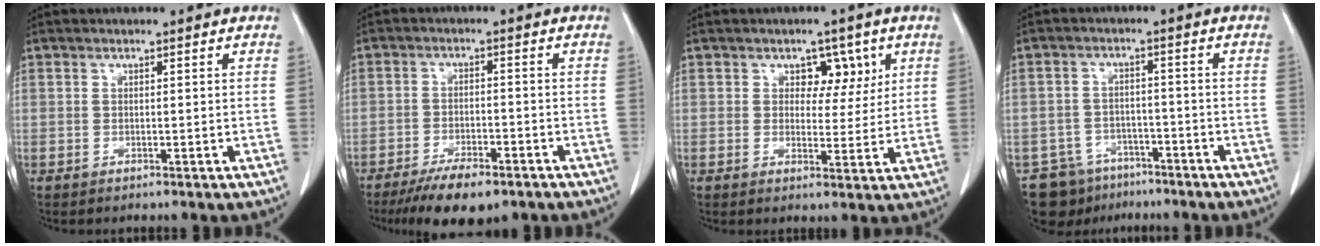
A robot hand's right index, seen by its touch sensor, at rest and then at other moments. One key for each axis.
{"total": 8.4, "fx": -6.2, "fy": 2.5, "fz": 5.1, "tx": -0.082, "ty": -0.011, "tz": -0.100}
{"total": 4.6, "fx": 2.0, "fy": 3.1, "fz": 2.6, "tx": -0.023, "ty": 0.006, "tz": 0.030}
{"total": 7.9, "fx": -5.9, "fy": 5.2, "fz": 0.3, "tx": 0.001, "ty": 0.021, "tz": -0.092}